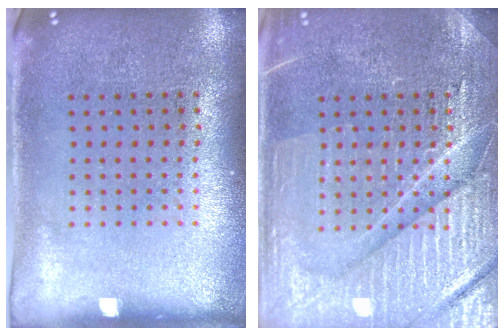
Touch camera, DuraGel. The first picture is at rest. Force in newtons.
{"total": 4.5, "press": 4.5, "slide": 0.6}